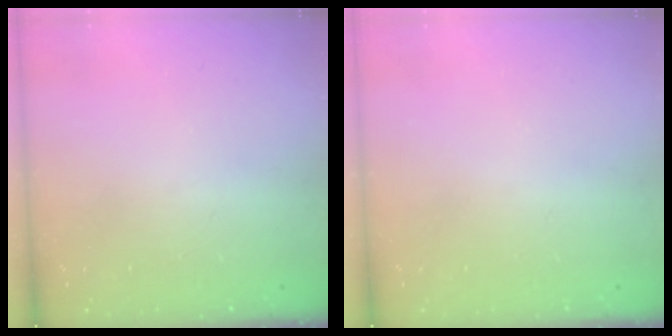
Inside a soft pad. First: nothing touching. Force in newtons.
{"total": 0.0}